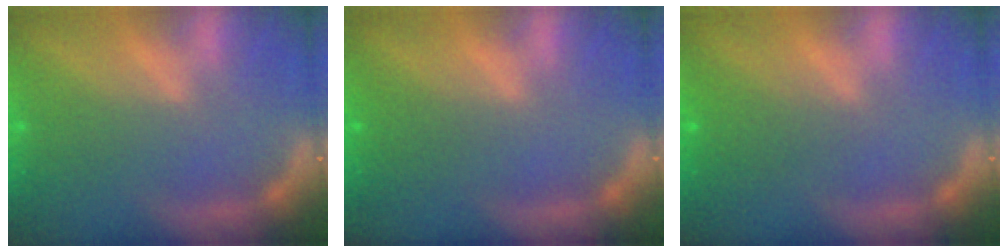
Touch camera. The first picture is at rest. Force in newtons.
{"total": 0.9}
{"total": 2.0}